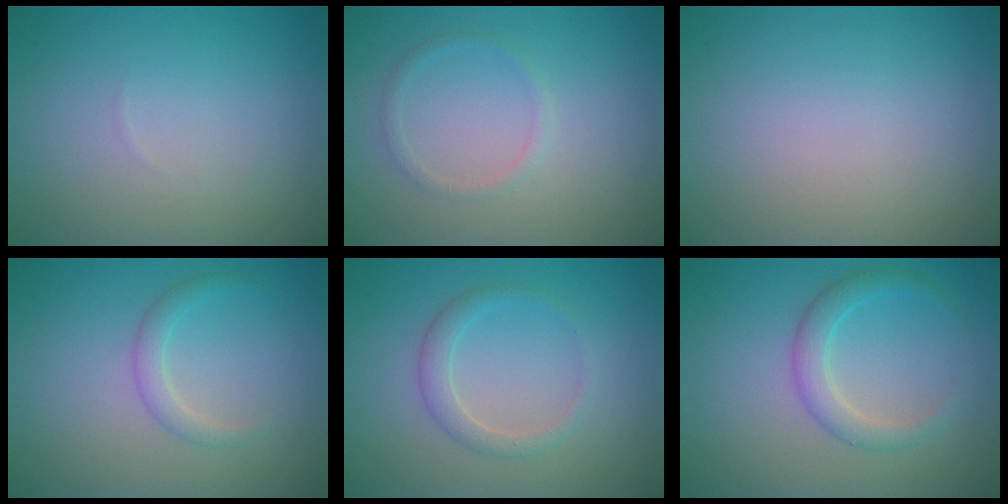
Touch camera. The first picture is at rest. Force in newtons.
{"total": 1.0, "press": 1.0, "slide": 0.0}
{"total": 0.0}
{"total": 1.5, "press": 1.5, "slide": 0.0}
{"total": 1.9, "press": 1.9, "slide": 0.0}
{"total": 2.5, "press": 2.5, "slide": 0.1}